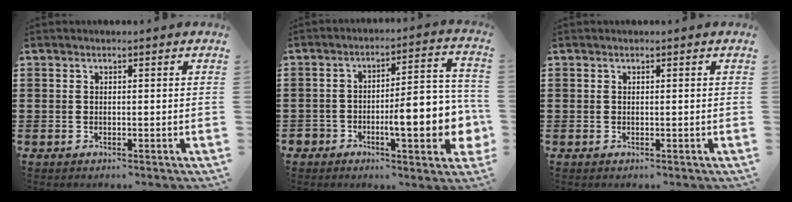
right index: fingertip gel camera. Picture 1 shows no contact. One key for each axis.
{"total": 10.5, "fx": -3.2, "fy": 4.1, "fz": 9.1, "tx": -0.115, "ty": -0.011, "tz": -0.057}
{"total": 0.0}